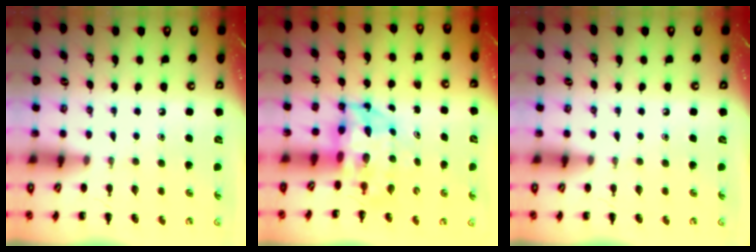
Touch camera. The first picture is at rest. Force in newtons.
{"total": 4.4, "press": 4.2, "slide": 1.3}
{"total": 0.0}